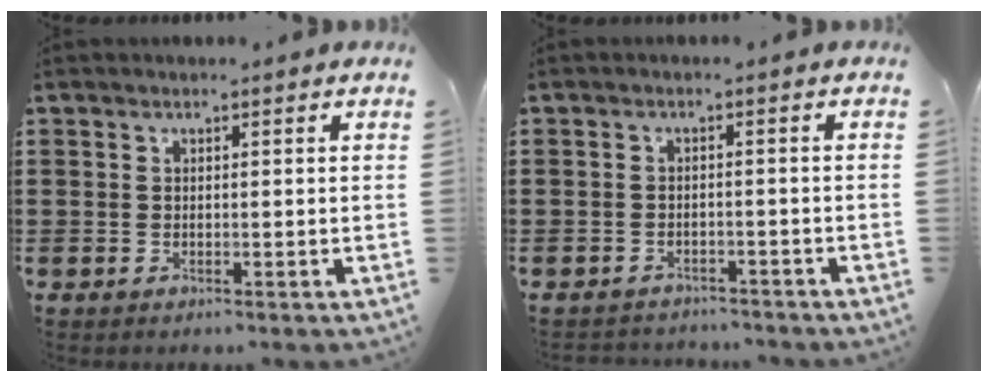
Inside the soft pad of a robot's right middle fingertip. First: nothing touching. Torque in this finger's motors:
{"motor_torque": [0.00, 0.00, 0.00, 0.01]}